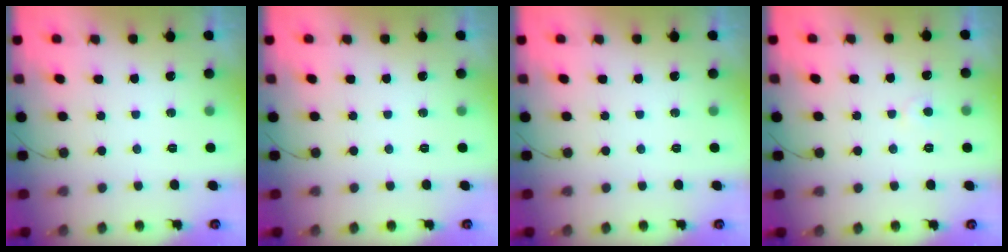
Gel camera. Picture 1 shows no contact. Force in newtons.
{"total": 0.0}
{"total": 0.0}
{"total": 3.7, "press": 3.6, "slide": 0.5}